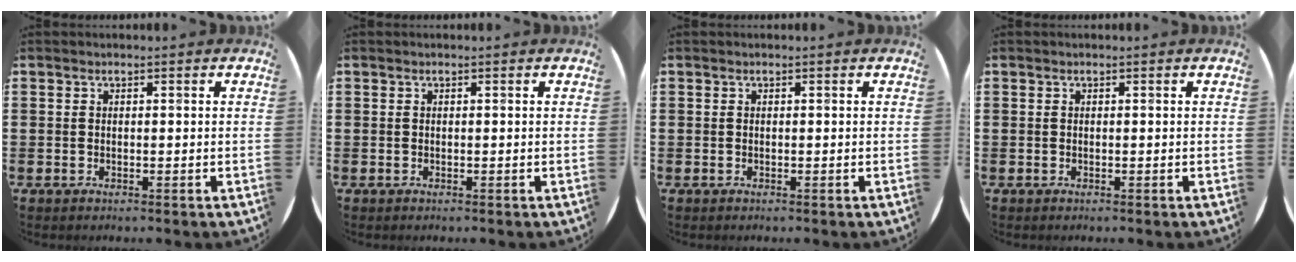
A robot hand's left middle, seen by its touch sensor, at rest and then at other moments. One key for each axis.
{"total": 0.0}
{"total": 0.0}
{"total": 0.0}